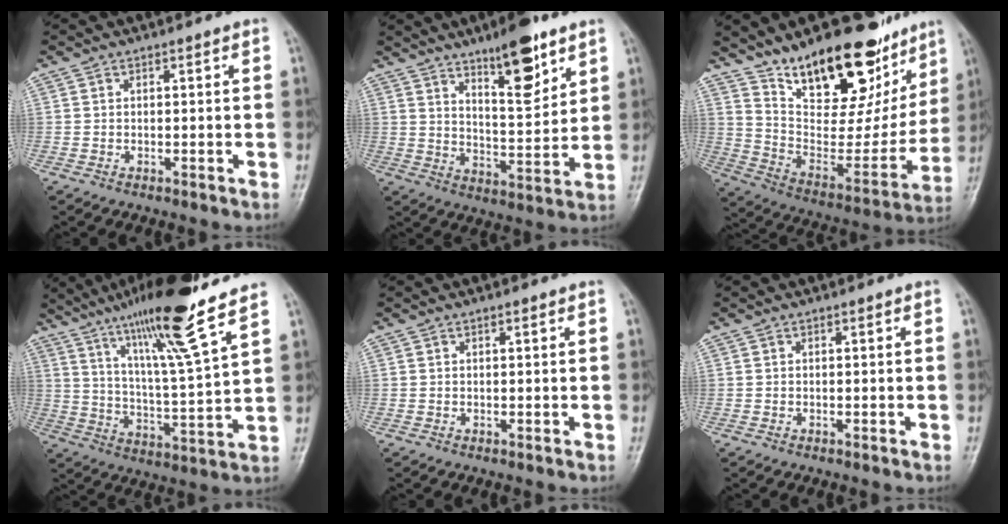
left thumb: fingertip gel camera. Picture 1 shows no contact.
{"total": 12.8, "force": [8.0, 3.8, 9.2], "torque": [-0.119, -0.055, 0.130]}
{"total": 27.7, "force": [18.5, 12.4, 16.6], "torque": [-0.205, -0.082, 0.301]}
{"total": 18.3, "force": [12.7, 0.6, 13.1], "torque": [-0.213, -0.062, 0.218]}
{"total": 0.6, "force": [0.4, 0.1, 0.4], "torque": [-0.008, -0.001, 0.005]}
{"total": 0.0}